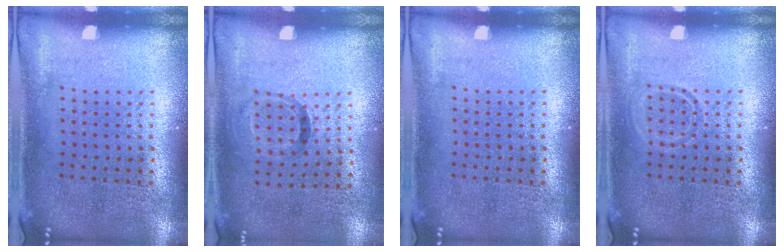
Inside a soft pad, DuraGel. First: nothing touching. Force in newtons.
{"total": 1.0, "press": 0.6, "slide": 0.8}
{"total": 0.0}
{"total": 0.9, "press": 0.9, "slide": 0.2}